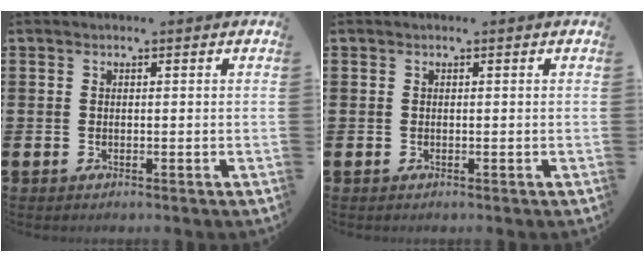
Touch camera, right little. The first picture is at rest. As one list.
[{"total": 0.0}]